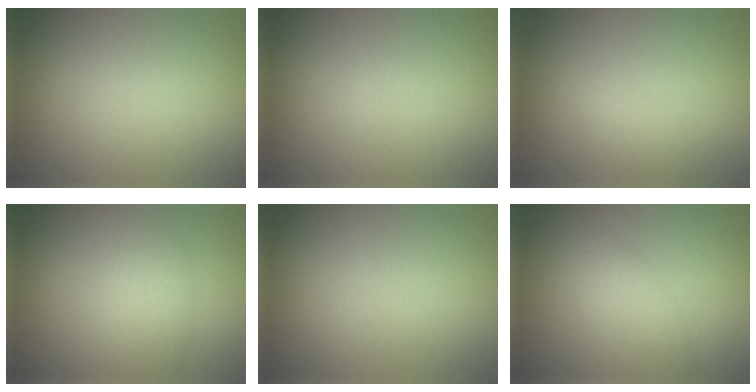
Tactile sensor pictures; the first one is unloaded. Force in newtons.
{"total": 0.0}
{"total": 1.5, "press": 1.5, "slide": 0.1}
{"total": 2.4, "press": 2.4, "slide": 0.0}
{"total": 0.0}
{"total": 3.0, "press": 3.0, "slide": 0.1}